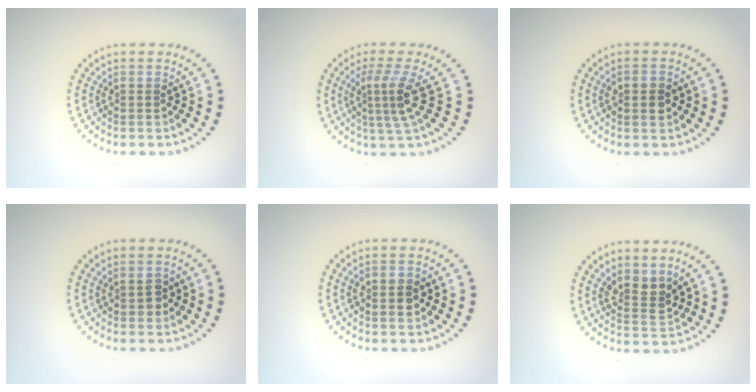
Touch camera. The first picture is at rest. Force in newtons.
{"total": 3.3, "press": 2.3, "slide": 2.3}
{"total": 2.7, "press": 2.7, "slide": 0.2}
{"total": 1.5, "press": 1.5, "slide": 0.2}
{"total": 2.7, "press": 2.7, "slide": 0.2}
{"total": 2.7, "press": 2.3, "slide": 1.4}